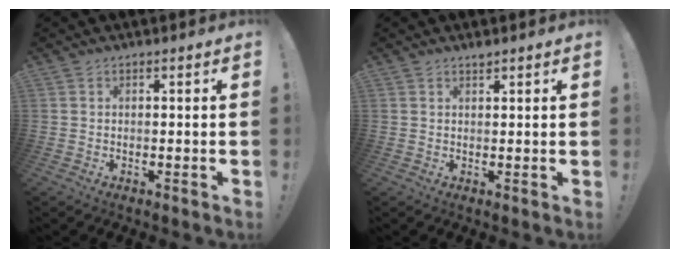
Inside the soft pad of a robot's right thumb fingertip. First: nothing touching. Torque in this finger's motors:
{"motor_torque": [-0.18, 0.04, -0.12, 0.10, 0.02]}